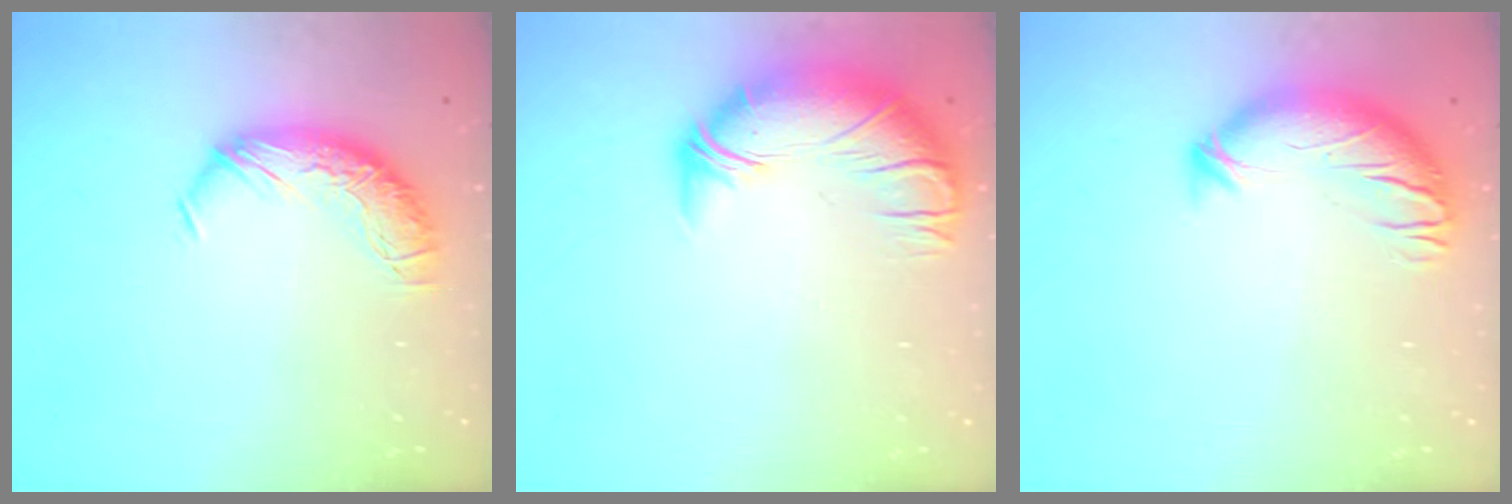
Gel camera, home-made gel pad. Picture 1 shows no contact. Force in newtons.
{"total": 2.7, "press": 0.3, "slide": 2.7}
{"total": 3.5, "press": 2.6, "slide": 2.4}